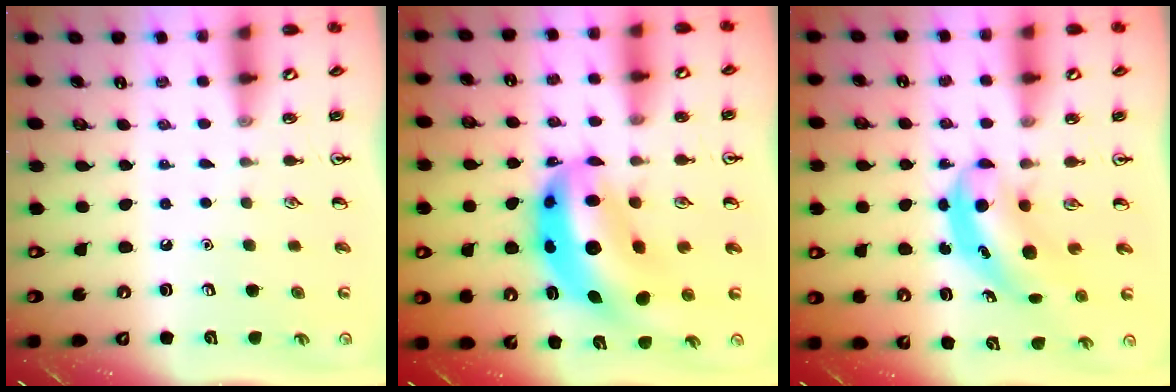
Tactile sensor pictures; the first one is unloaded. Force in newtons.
{"total": 13.3, "press": 12.8, "slide": 3.7}
{"total": 4.7, "press": 4.6, "slide": 0.3}